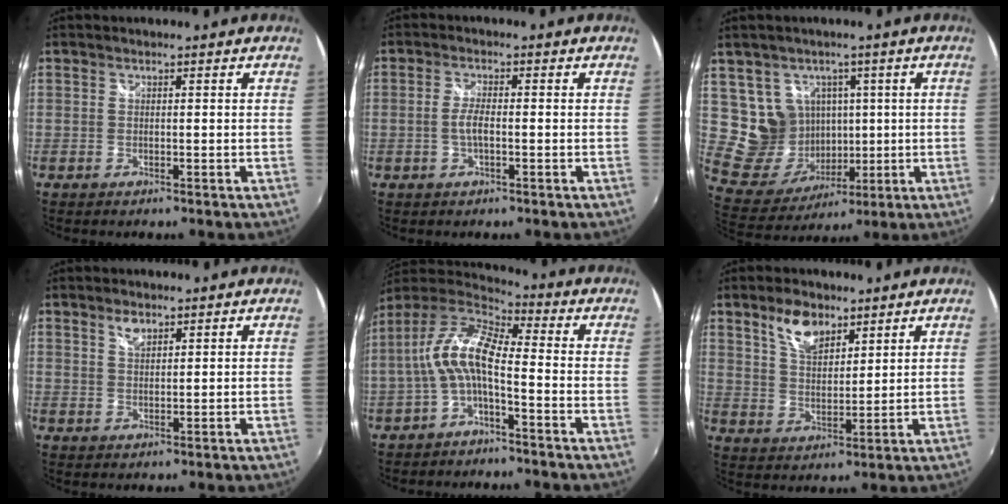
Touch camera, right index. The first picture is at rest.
{"total": 3.0, "force": [-0.7, 0.8, 2.8], "torque": [-0.059, 0.001, -0.015]}
{"total": 10.4, "force": [2.4, 9.7, 3.0], "torque": [-0.081, 0.008, 0.065]}
{"total": 2.6, "force": [1.7, 1.2, 1.5], "torque": [-0.023, 0.003, 0.030]}
{"total": 10.5, "force": [-2.0, 3.3, 9.7], "torque": [-0.207, 0.018, -0.042]}
{"total": 7.5, "force": [4.9, 3.7, 4.4], "torque": [-0.076, 0.008, 0.091]}